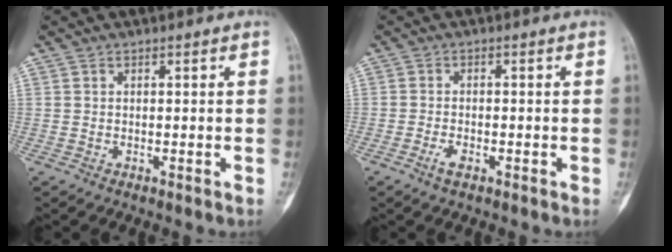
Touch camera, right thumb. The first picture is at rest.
{"total": 2.2, "force": [-1.3, 1.0, 1.5], "torque": [-0.036, 0.005, -0.024]}